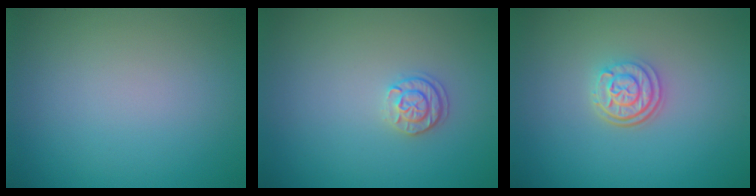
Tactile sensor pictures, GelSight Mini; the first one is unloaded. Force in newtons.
{"total": 1.7, "press": 1.6, "slide": 0.4}
{"total": 3.0, "press": 2.4, "slide": 1.7}